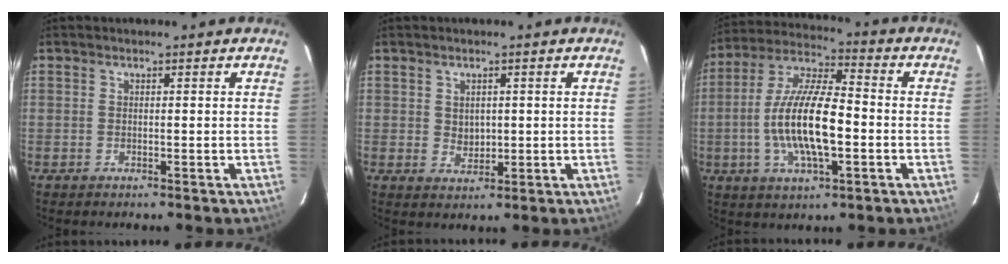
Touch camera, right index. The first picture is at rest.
{"total": 2.8, "force": [0.6, 2.3, 1.5], "torque": [-0.023, 0.002, 0.014]}
{"total": 15.6, "force": [-2.7, 4.8, 14.6], "torque": [-0.290, 0.002, -0.054]}